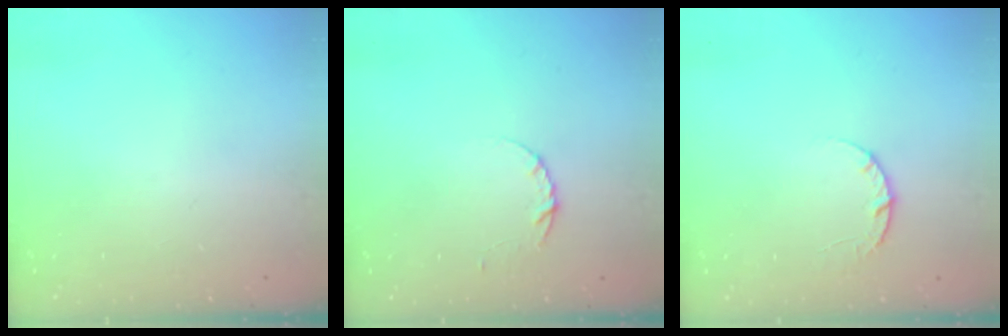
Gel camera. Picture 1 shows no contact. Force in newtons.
{"total": 3.4, "press": 3.4, "slide": 0.4}
{"total": 3.2, "press": 3.1, "slide": 0.5}